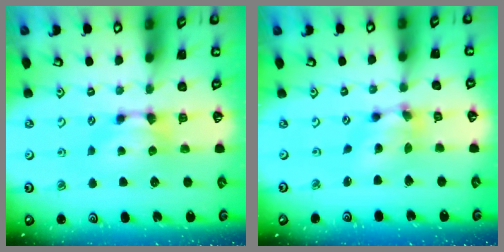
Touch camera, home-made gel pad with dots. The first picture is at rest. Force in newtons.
{"total": 5.5, "press": 5.1, "slide": 1.9}